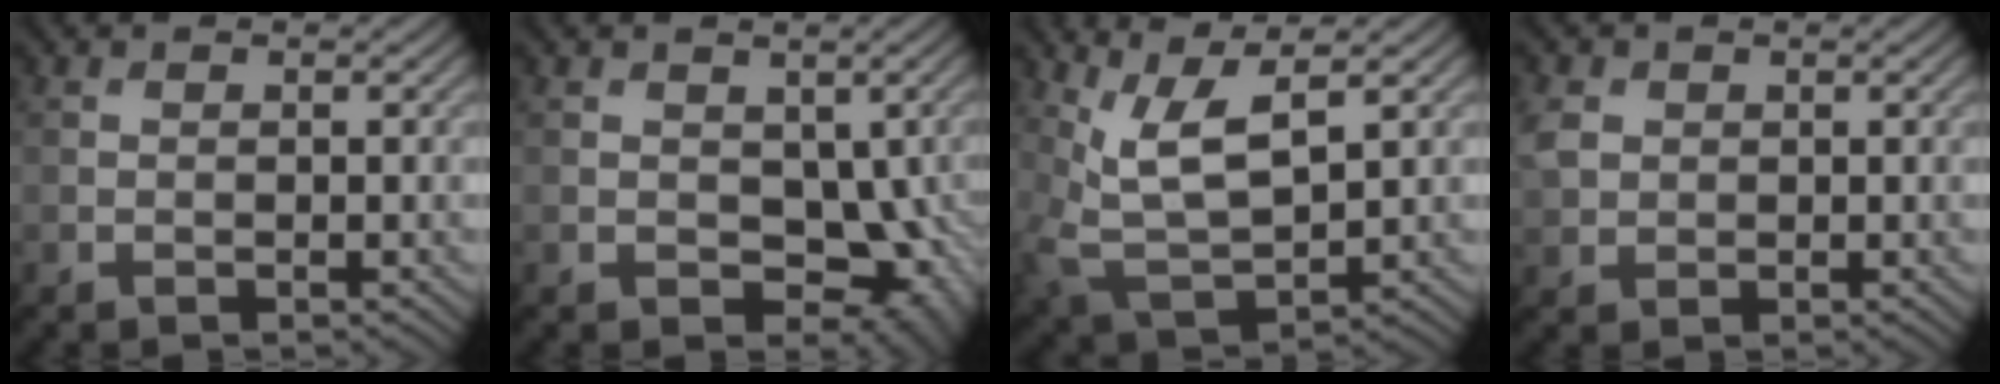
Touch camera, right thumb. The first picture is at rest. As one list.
[{"total": 7.9, "force": [-0.6, 5.5, 5.7], "torque": [-0.081, -0.029, 0.000]}, {"total": 8.0, "force": [3.4, 3.2, 6.5], "torque": [-0.161, -0.002, 0.070]}, {"total": 3.0, "force": [0.8, 2.5, 1.4], "torque": [-0.048, 0.004, 0.015]}]